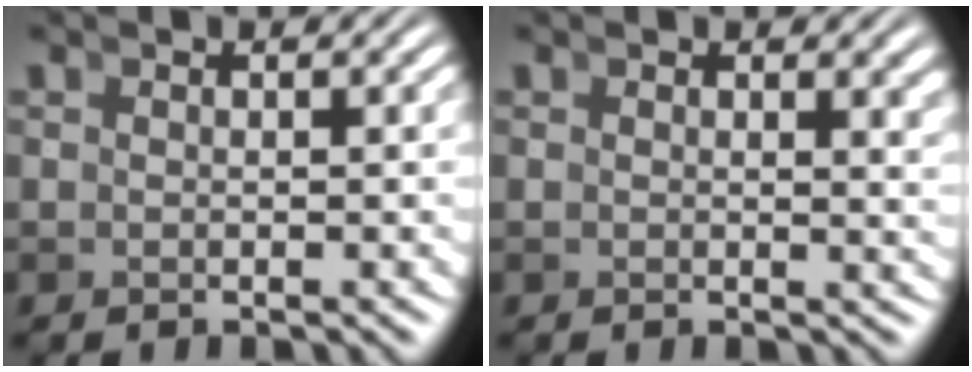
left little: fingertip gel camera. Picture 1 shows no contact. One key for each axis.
{"total": 1.2, "fx": 1.1, "fy": 0.0, "fz": 0.6, "tx": -0.008, "ty": -0.003, "tz": 0.013}